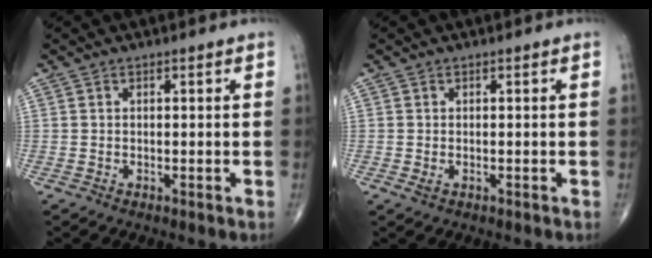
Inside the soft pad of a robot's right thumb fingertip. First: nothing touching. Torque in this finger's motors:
{"motor_torque": [0.60, 0.36, -0.23, 0.01, 0.01]}